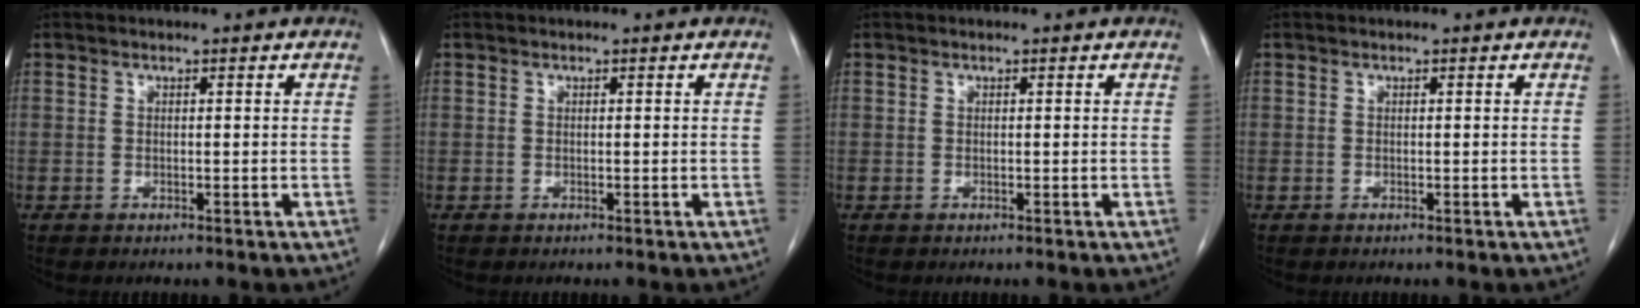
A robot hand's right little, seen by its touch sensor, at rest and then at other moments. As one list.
[{"total": 0.0}, {"total": 0.0}, {"total": 0.0}]